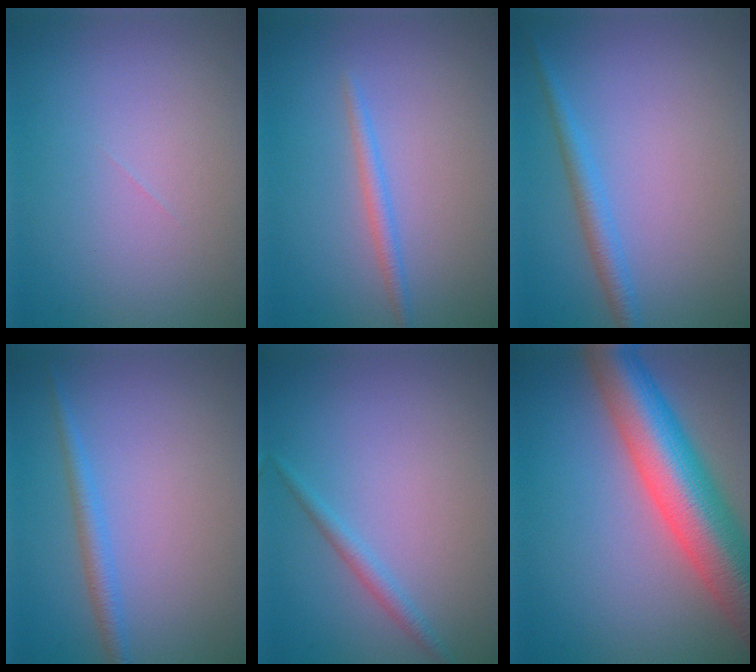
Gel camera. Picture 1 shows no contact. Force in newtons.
{"total": 1.5, "press": 1.5, "slide": 0.1}
{"total": 2.1, "press": 2.1, "slide": 0.1}
{"total": 1.8, "press": 1.8, "slide": 0.1}
{"total": 1.4, "press": 1.4, "slide": 0.0}
{"total": 11.5, "press": 11.5, "slide": 0.6}